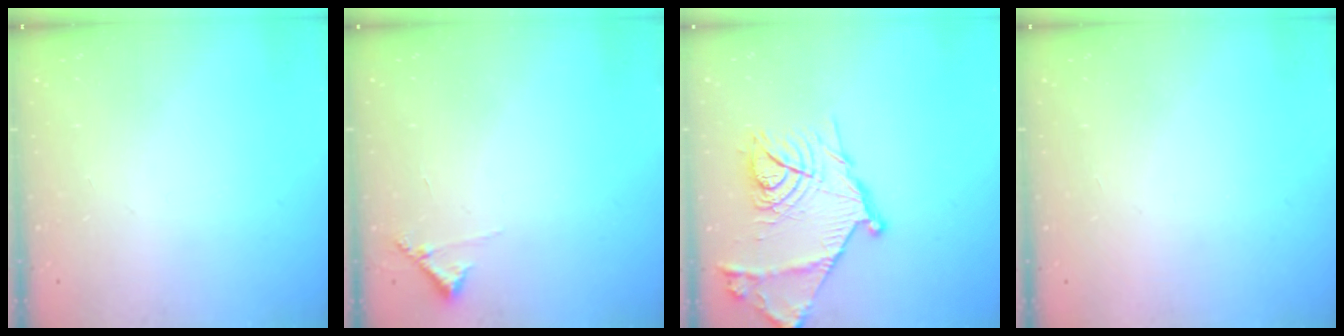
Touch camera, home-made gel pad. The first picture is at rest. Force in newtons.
{"total": 5.7, "press": 5.7, "slide": 0.3}
{"total": 19.7, "press": 19.7, "slide": 1.1}
{"total": 1.5, "press": 1.5, "slide": 0.1}